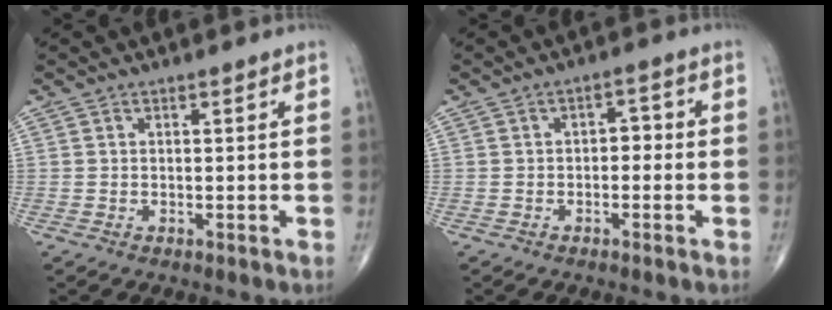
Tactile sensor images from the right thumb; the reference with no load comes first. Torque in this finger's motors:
{"motor_torque": [-0.46, 0.08, 0.06, 0.31, 0.02]}